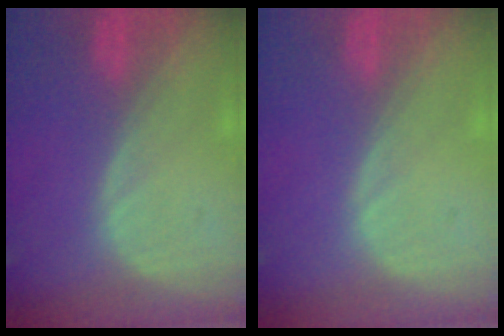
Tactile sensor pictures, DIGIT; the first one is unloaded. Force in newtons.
{"total": 0.0}